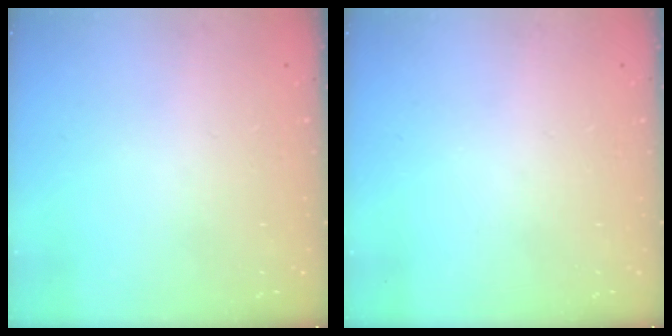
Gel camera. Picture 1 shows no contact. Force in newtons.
{"total": 0.0}